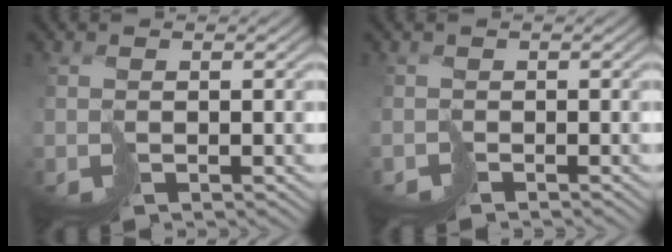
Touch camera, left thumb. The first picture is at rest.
{"total": 1.5, "force": [-1.1, 0.8, -0.7], "torque": [0.022, -0.007, -0.031]}